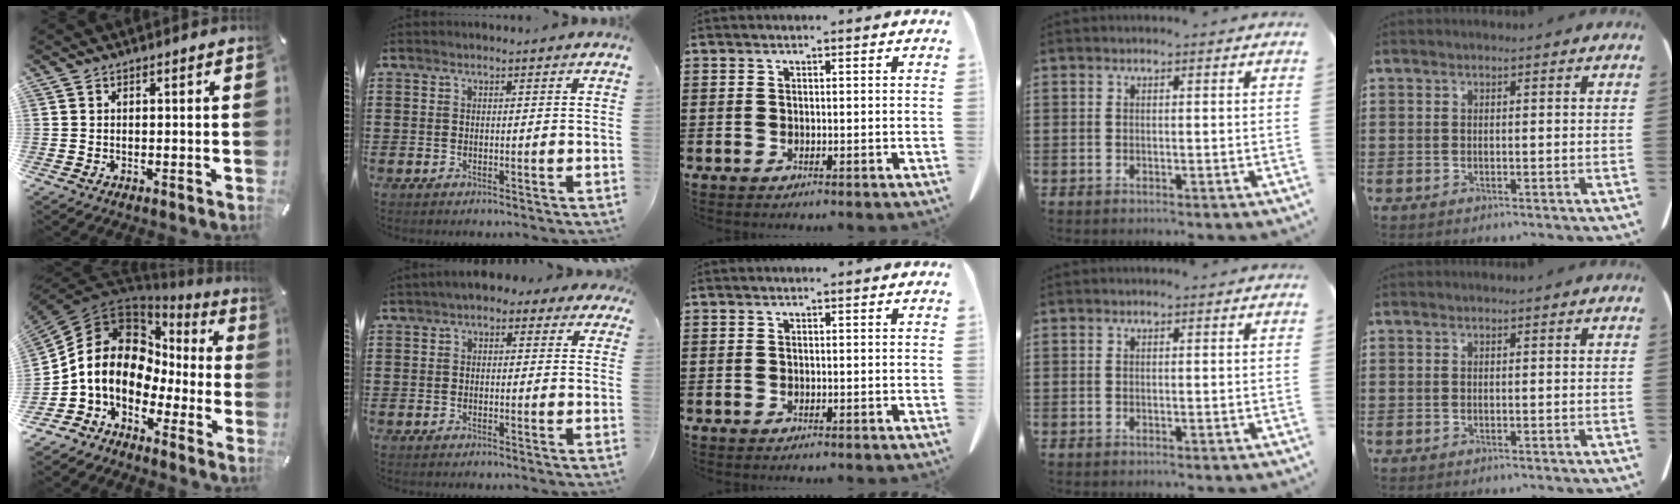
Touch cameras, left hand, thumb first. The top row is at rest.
{"thumb": {"total": 12.5, "force": [-0.4, 10.2, 7.2], "torque": [-0.176, -0.009, -0.015]}, "index": {"total": 2.2, "force": [0.8, 1.4, 1.4], "torque": [-0.034, 0.012, 0.012]}}